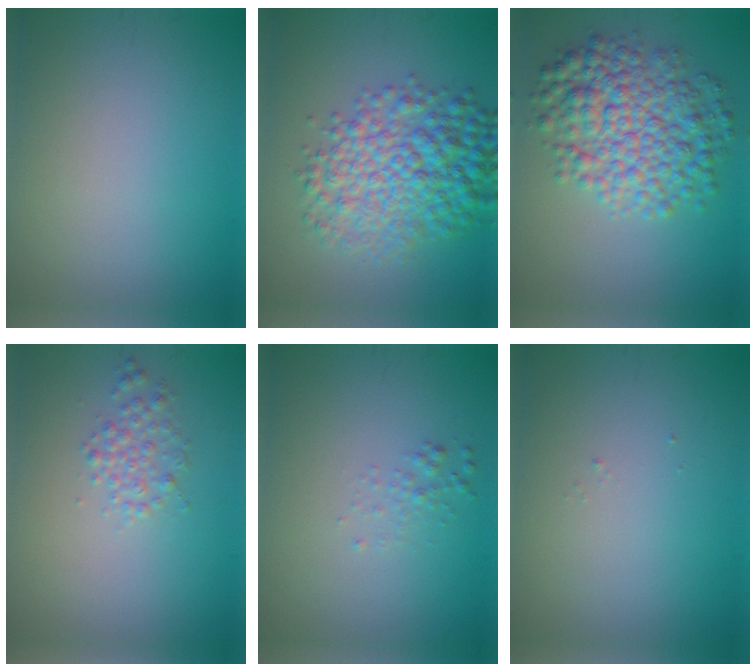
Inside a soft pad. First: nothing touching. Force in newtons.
{"total": 7.9, "press": 7.9, "slide": 0.1}
{"total": 7.8, "press": 7.8, "slide": 0.1}
{"total": 1.8, "press": 1.8, "slide": 0.0}
{"total": 1.0, "press": 1.0, "slide": 0.0}
{"total": 0.0}